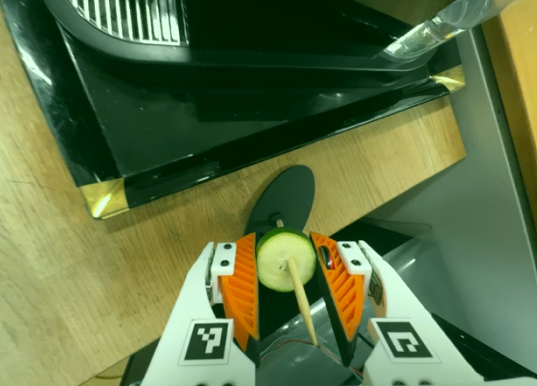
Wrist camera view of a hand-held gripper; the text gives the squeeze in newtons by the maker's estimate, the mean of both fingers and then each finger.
{"total": 9.5, "left": 9.4, "right": 9.5}